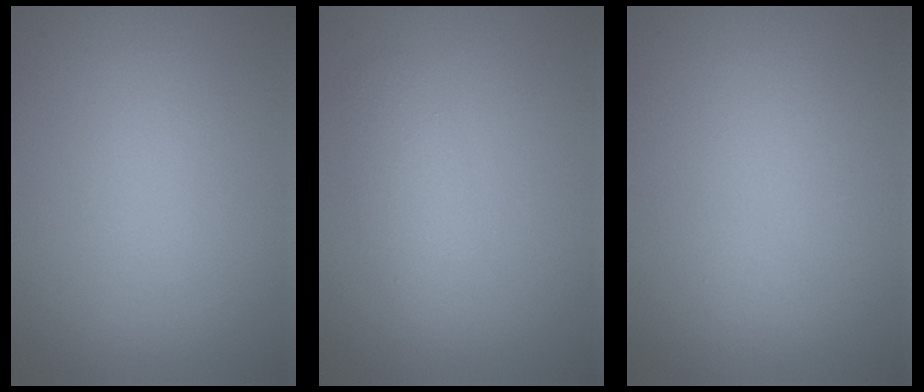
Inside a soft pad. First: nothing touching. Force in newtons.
{"total": 2.2, "press": 2.2, "slide": 0.1}
{"total": 0.6, "press": 0.5, "slide": 0.1}